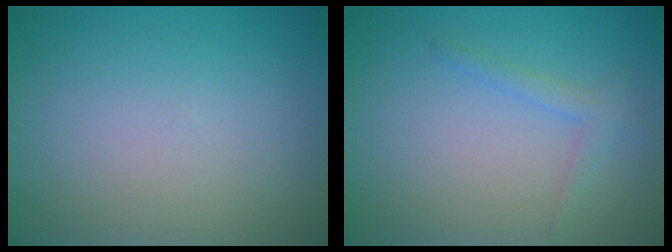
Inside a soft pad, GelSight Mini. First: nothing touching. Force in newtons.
{"total": 1.4, "press": 1.4, "slide": 0.1}